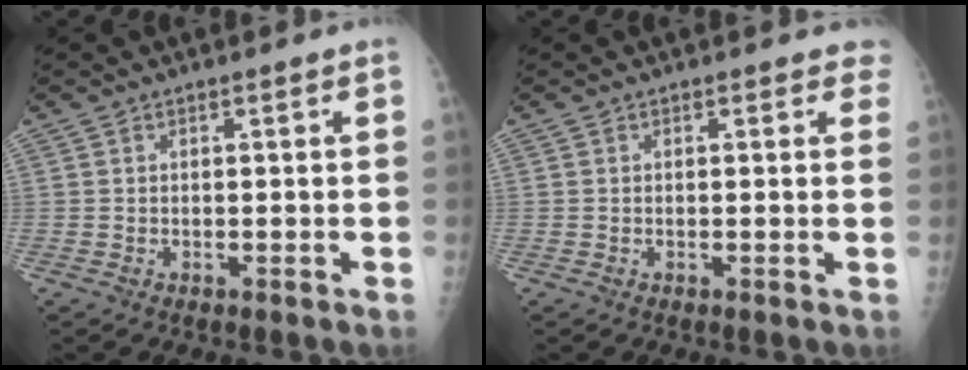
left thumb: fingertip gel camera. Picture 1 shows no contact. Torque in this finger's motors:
{"motor_torque": [2.58, 1.80, 0.17, -0.28, 0.02]}